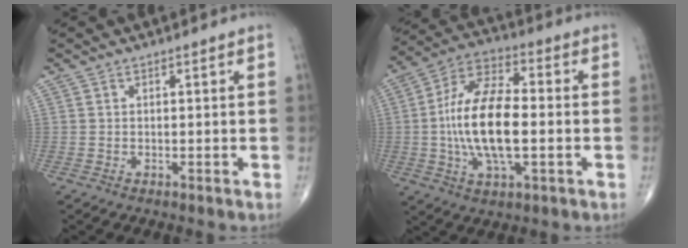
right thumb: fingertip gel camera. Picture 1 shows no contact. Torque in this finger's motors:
{"motor_torque": [0.30, 0.31, 1.69, -0.03, 0.40]}